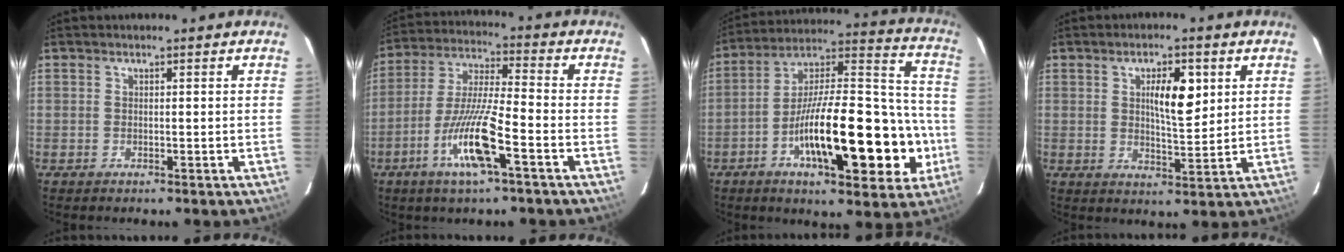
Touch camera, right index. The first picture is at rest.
{"total": 12.2, "force": [-5.2, 0.8, 11.0], "torque": [-0.219, -0.010, -0.100]}
{"total": 23.8, "force": [-7.0, 6.7, 21.7], "torque": [-0.314, 0.026, -0.099]}
{"total": 7.0, "force": [2.3, 2.0, 6.3], "torque": [-0.103, 0.003, 0.040]}